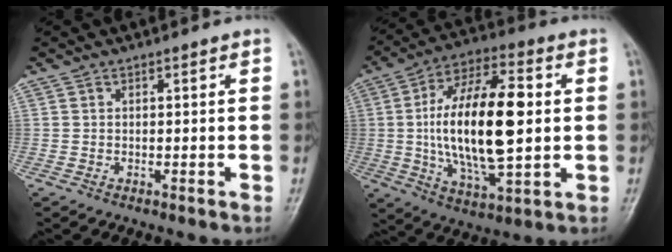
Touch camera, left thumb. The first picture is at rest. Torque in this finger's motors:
{"motor_torque": [1.41, 3.60, 2.53, 0.03, 0.29]}